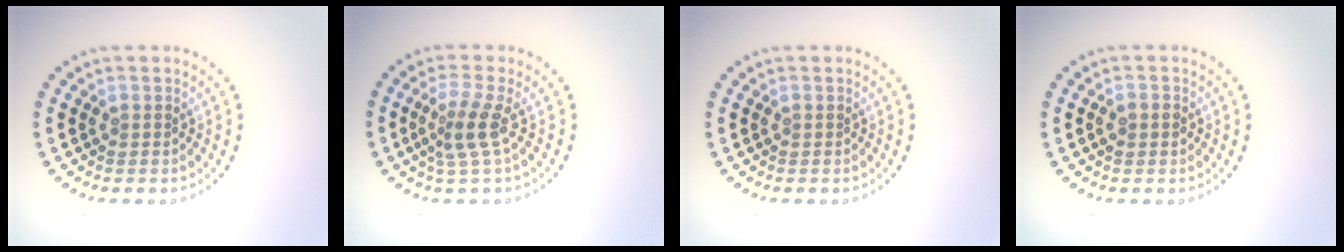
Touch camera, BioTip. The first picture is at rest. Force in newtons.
{"total": 2.6, "press": 1.8, "slide": 1.8}
{"total": 0.0}
{"total": 1.1, "press": 1.1, "slide": 0.3}